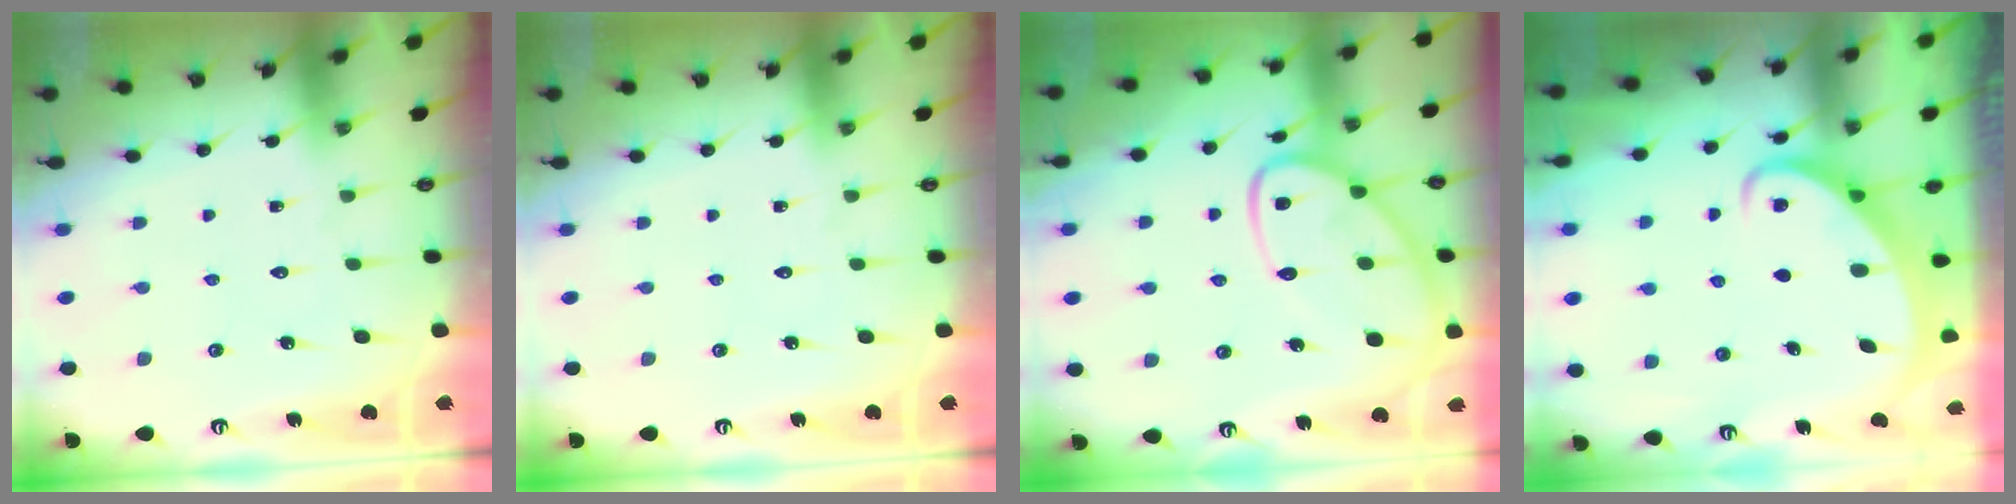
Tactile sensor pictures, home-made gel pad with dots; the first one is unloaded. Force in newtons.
{"total": 0.0}
{"total": 13.3, "press": 13.2, "slide": 1.5}
{"total": 2.2, "press": 2.2, "slide": 0.4}